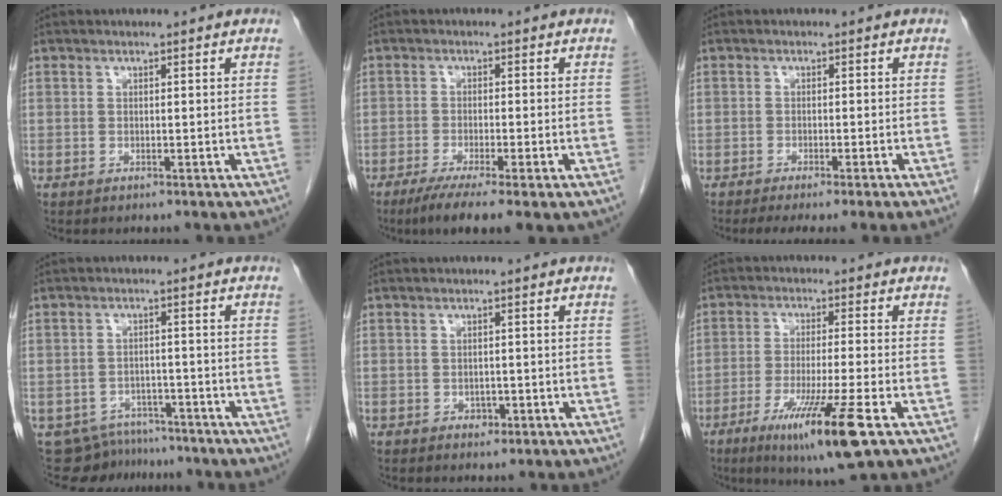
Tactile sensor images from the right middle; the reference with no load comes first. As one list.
[{"total": 8.3, "force": [-5.3, 0.7, 6.4], "torque": [-0.101, -0.023, -0.082]}, {"total": 6.2, "force": [-4.7, -0.9, 3.9], "torque": [-0.042, -0.012, -0.070]}, {"total": 7.7, "force": [-6.9, 3.5, 0.2], "torque": [0.001, 0.009, -0.091]}, {"total": 1.3, "force": [-0.5, 0.9, 0.7], "torque": [-0.012, 0.001, -0.003]}, {"total": 11.8, "force": [-5.8, -0.3, 10.3], "torque": [-0.187, -0.038, -0.093]}]